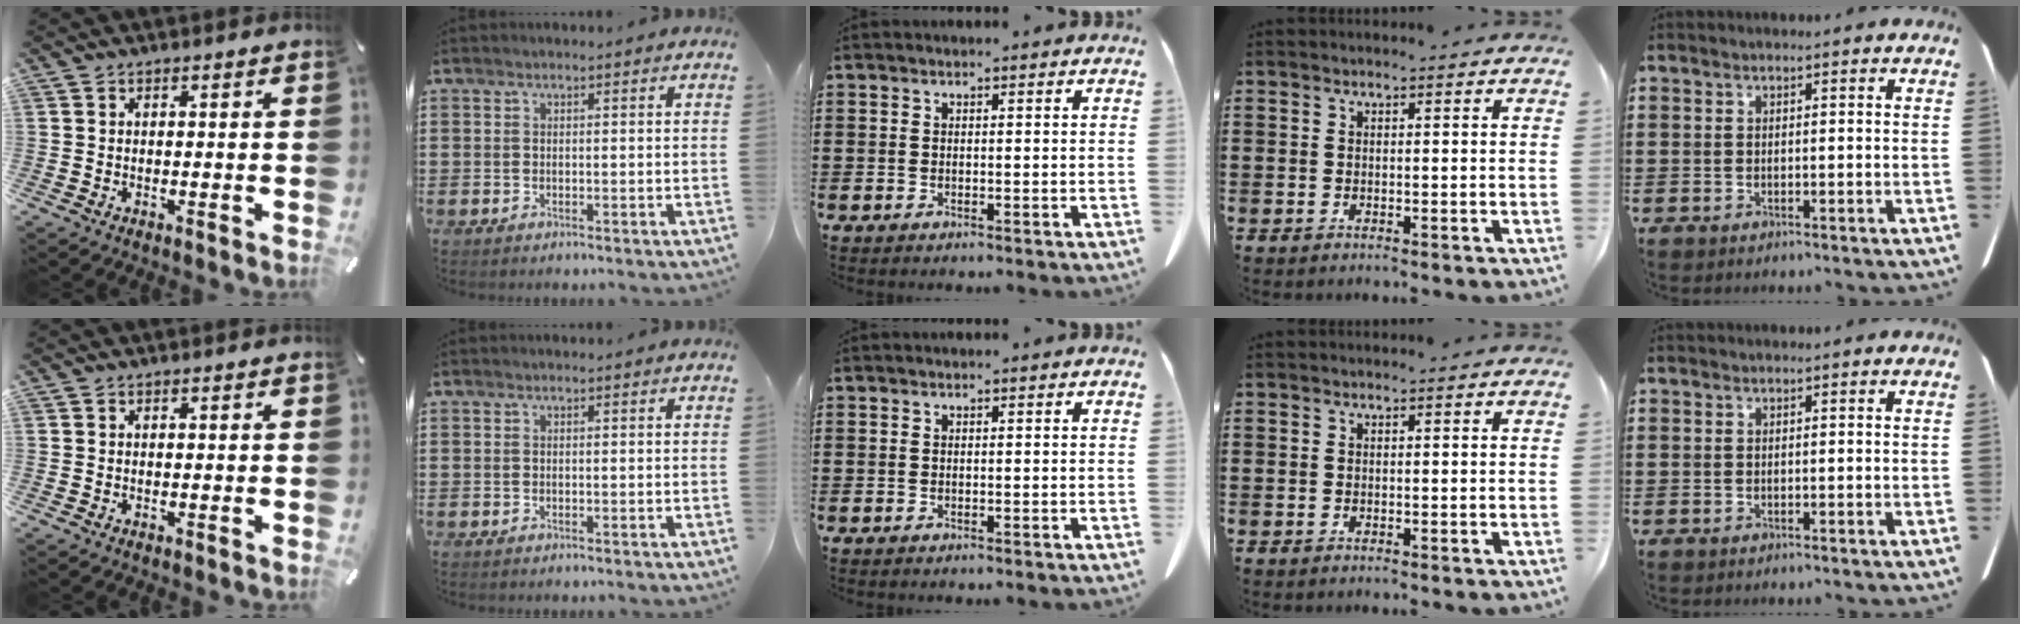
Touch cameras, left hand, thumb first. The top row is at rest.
{}